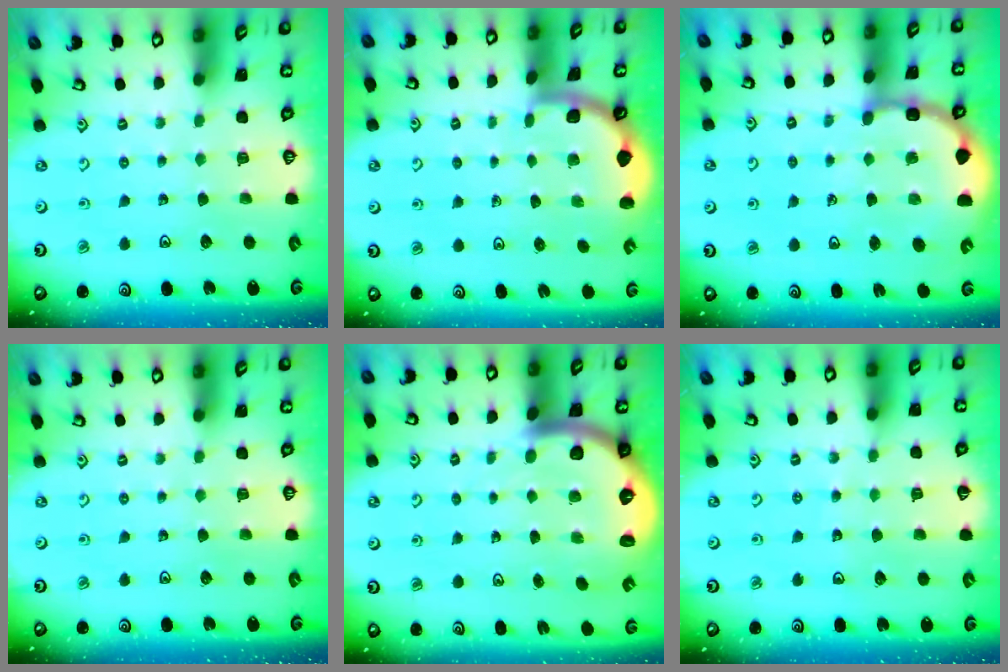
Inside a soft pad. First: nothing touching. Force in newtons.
{"total": 1.7, "press": 1.7, "slide": 0.0}
{"total": 8.7, "press": 8.4, "slide": 2.1}
{"total": 0.0}
{"total": 6.6, "press": 6.5, "slide": 1.1}
{"total": 3.9, "press": 3.8, "slide": 1.1}